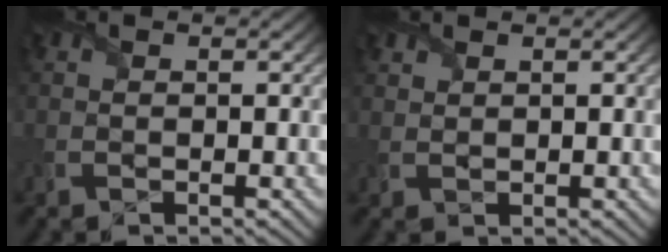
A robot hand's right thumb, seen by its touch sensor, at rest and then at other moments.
{"total": 1.4, "force": [1.3, 0.4, -0.1], "torque": [-0.002, 0.005, 0.028]}